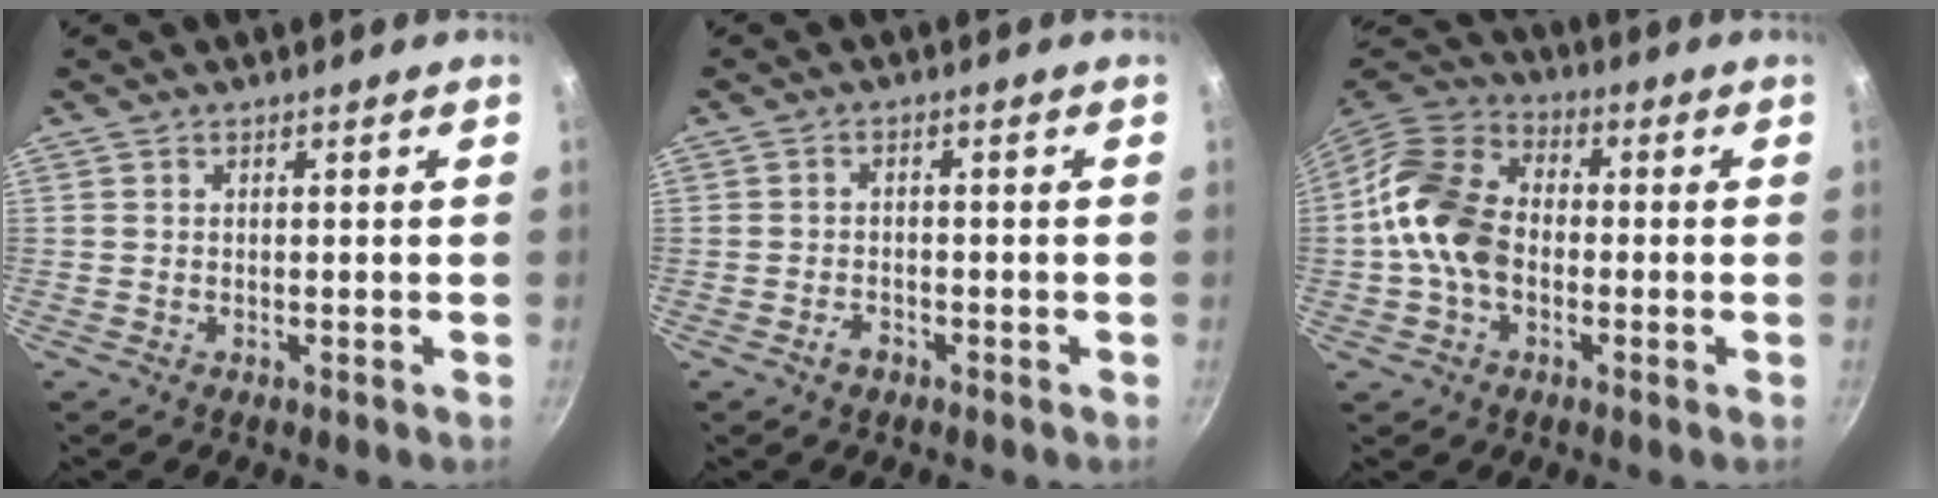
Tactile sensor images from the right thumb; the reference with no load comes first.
{"total": 2.3, "force": [-1.5, 1.4, 1.1], "torque": [-0.015, 0.014, -0.026]}
{"total": 13.3, "force": [-1.5, 9.6, 9.1], "torque": [-0.146, 0.033, -0.047]}